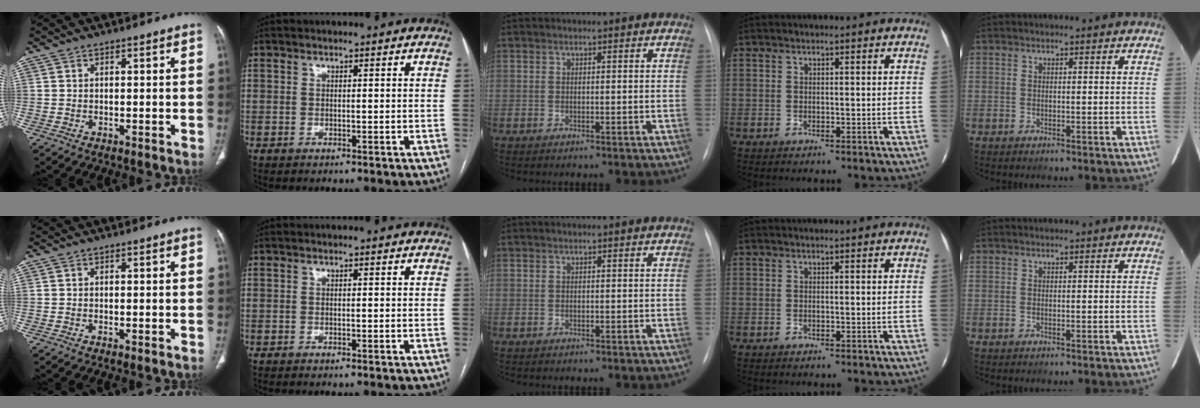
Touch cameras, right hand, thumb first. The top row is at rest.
{}